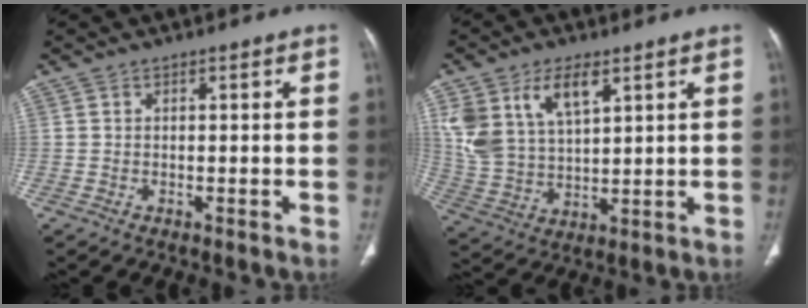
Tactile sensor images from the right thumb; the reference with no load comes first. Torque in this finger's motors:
{"motor_torque": [1.44, 2.19, 1.13, 0.79, 0.13]}